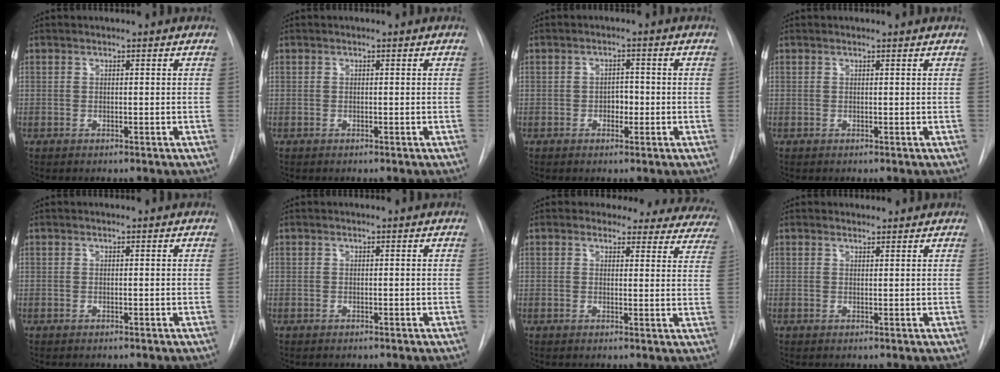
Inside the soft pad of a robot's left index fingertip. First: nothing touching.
{"total": 0.0}
{"total": 2.2, "force": [-0.6, 1.4, 1.5], "torque": [-0.017, 0.006, -0.008]}
{"total": 0.9, "force": [0.9, 0.0, 0.1], "torque": [-0.007, 0.009, 0.014]}
{"total": 0.0}
{"total": 0.0}
{"total": 16.3, "force": [15.1, 6.0, 1.9], "torque": [0.009, -0.044, 0.140]}
{"total": 1.8, "force": [1.7, 0.6, 0.0], "torque": [-0.004, 0.012, 0.024]}